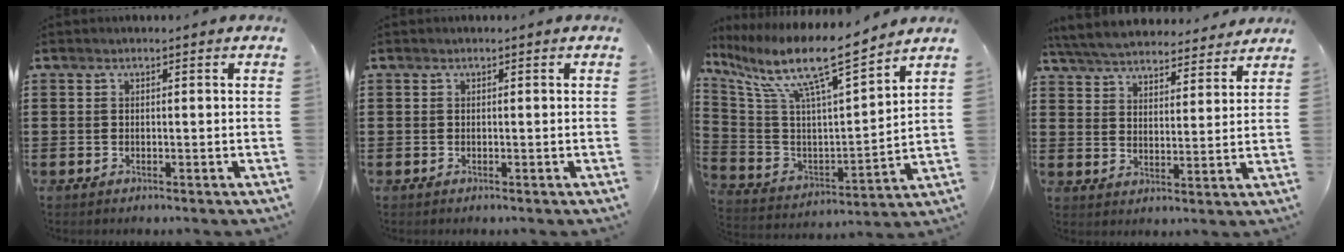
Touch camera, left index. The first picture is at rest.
{"total": 0.0}
{"total": 12.1, "force": [9.1, 1.3, 7.9], "torque": [-0.175, -0.061, 0.147]}
{"total": 6.0, "force": [5.9, 0.8, 1.2], "torque": [-0.050, -0.028, 0.103]}